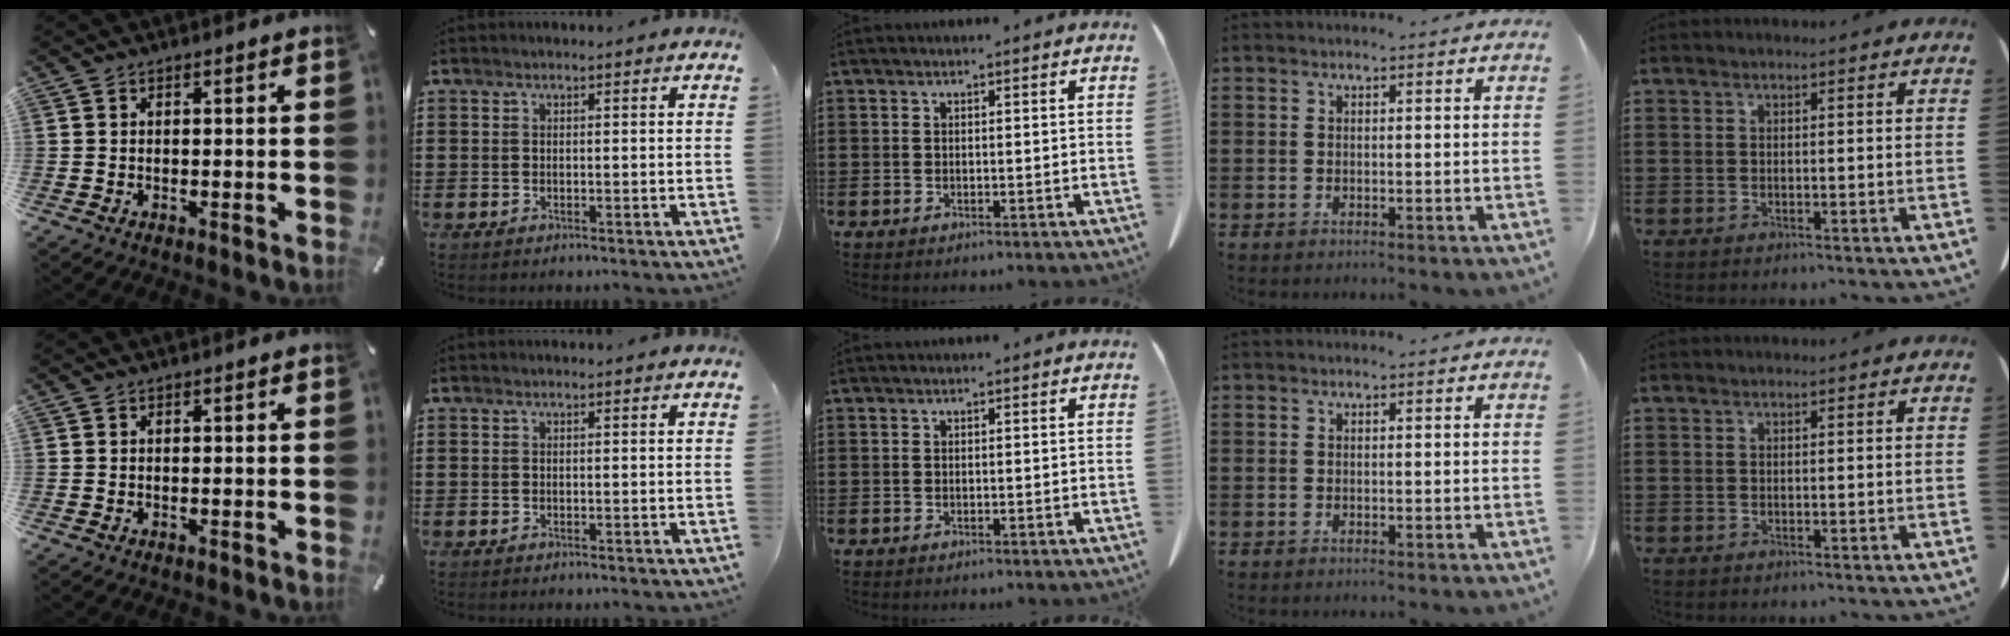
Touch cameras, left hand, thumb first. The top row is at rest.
{}